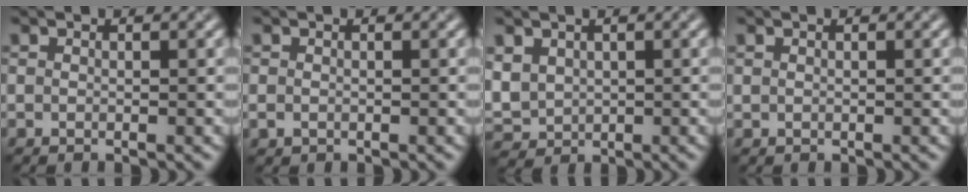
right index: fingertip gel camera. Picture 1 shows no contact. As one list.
[{"total": 0.8, "force": [-0.1, 0.7, 0.3], "torque": [-0.003, -0.004, -0.002]}, {"total": 3.6, "force": [0.8, 2.9, 2.0], "torque": [-0.061, -0.001, 0.022]}, {"total": 0.0}]